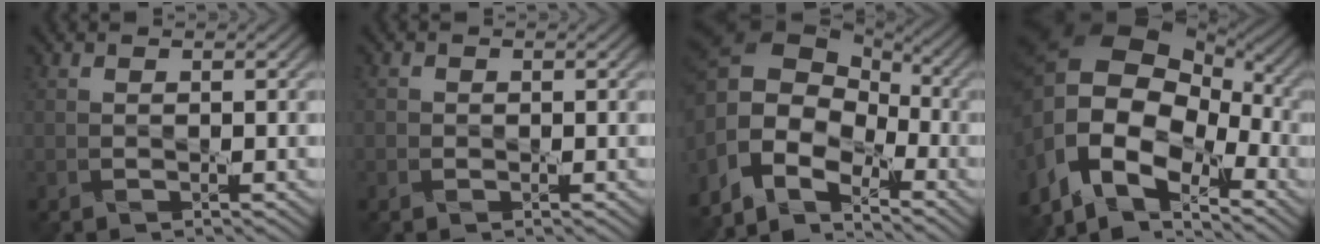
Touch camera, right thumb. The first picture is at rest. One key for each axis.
{"total": 0.7, "fx": -0.2, "fy": 0.7, "fz": -0.1, "tx": 0.003, "ty": -0.003, "tz": -0.007}
{"total": 13.6, "fx": -3.0, "fy": 9.0, "fz": 9.7, "tx": -0.231, "ty": -0.006, "tz": -0.061}
{"total": 15.8, "fx": -3.1, "fy": 10.5, "fz": 11.5, "tx": -0.247, "ty": -0.015, "tz": -0.058}